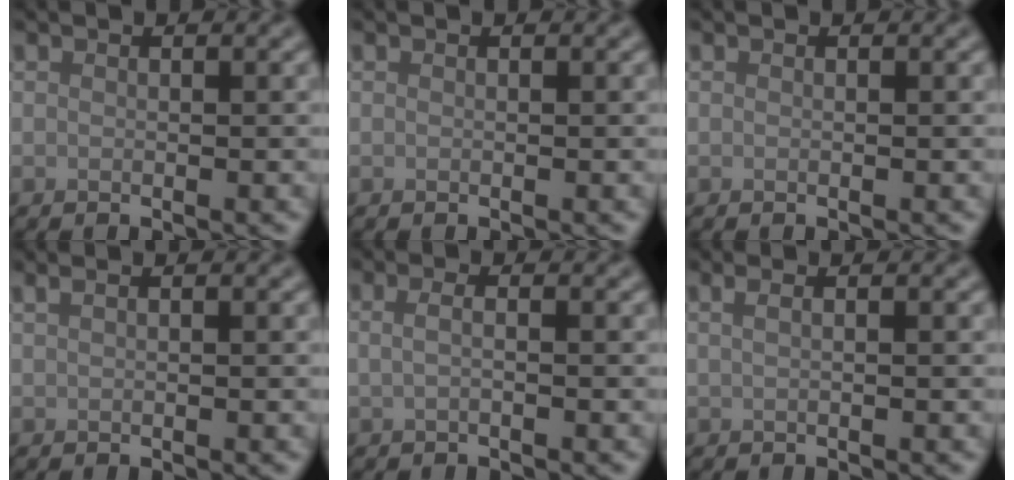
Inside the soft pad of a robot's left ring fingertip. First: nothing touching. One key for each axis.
{"total": 0.0}
{"total": 0.0}
{"total": 1.9, "fx": 1.2, "fy": 0.9, "fz": 1.2, "tx": -0.016, "ty": 0.002, "tz": 0.004}
{"total": 1.7, "fx": 0.3, "fy": 0.8, "fz": 1.5, "tx": -0.023, "ty": -0.006, "tz": -0.010}
{"total": 2.5, "fx": 1.1, "fy": 1.3, "fz": 1.8, "tx": -0.014, "ty": 0.008, "tz": -0.008}